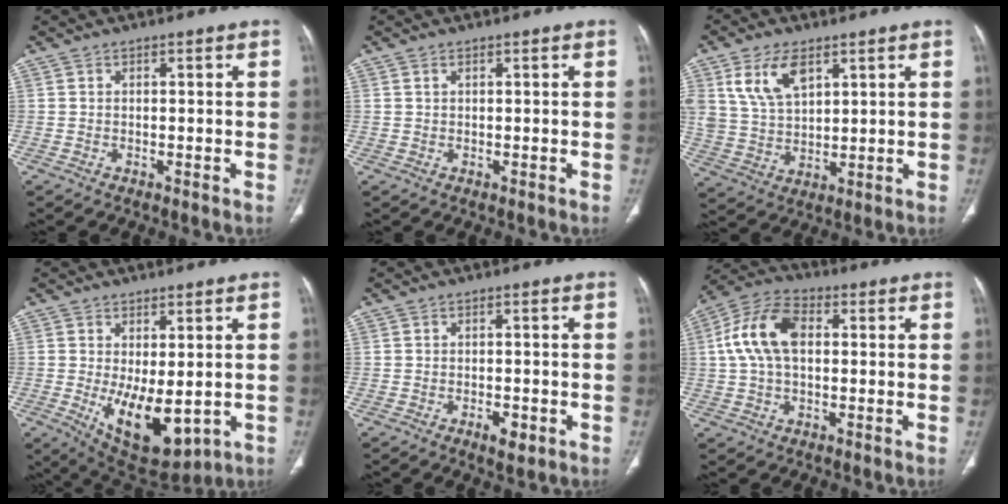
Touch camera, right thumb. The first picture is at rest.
{"total": 0.7, "force": [0.5, 0.3, 0.4], "torque": [-0.010, 0.002, 0.011]}
{"total": 10.6, "force": [5.2, 6.0, 7.0], "torque": [-0.125, -0.017, 0.111]}
{"total": 11.8, "force": [-1.6, 5.5, 10.3], "torque": [-0.149, -0.025, 0.001]}
{"total": 3.1, "force": [-1.3, 1.4, 2.4], "torque": [-0.033, 0.000, -0.017]}
{"total": 11.9, "force": [1.6, 7.2, 9.3], "torque": [-0.186, 0.028, 0.025]}